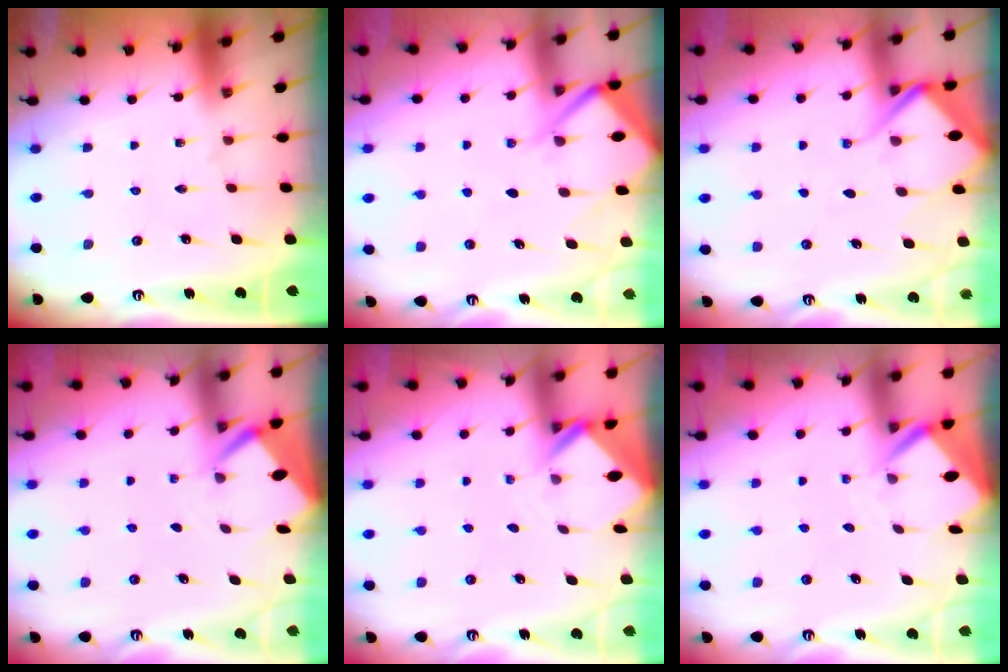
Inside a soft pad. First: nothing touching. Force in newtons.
{"total": 8.5, "press": 8.5, "slide": 0.7}
{"total": 8.5, "press": 8.5, "slide": 1.0}
{"total": 2.7, "press": 2.7, "slide": 0.3}
{"total": 2.4, "press": 2.4, "slide": 0.2}
{"total": 2.8, "press": 2.8, "slide": 0.1}